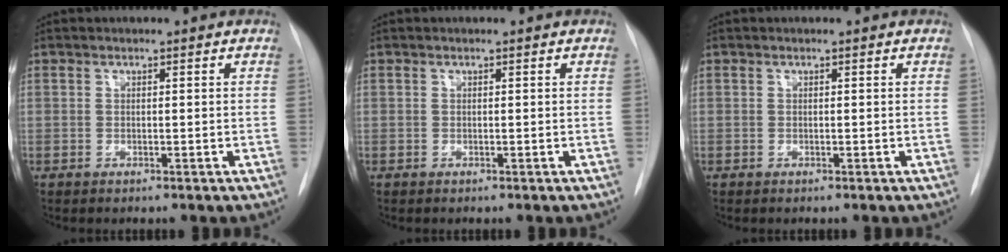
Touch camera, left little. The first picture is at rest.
{"total": 0.0}
{"total": 0.0}